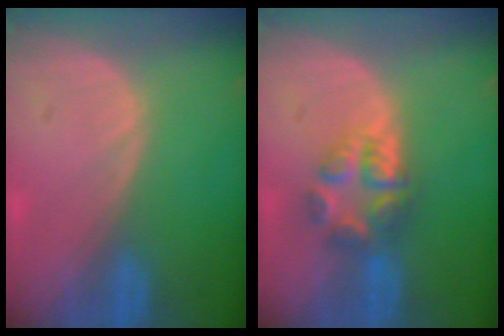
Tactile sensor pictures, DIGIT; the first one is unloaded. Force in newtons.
{"total": 5.7, "press": 5.3, "slide": 2.0}